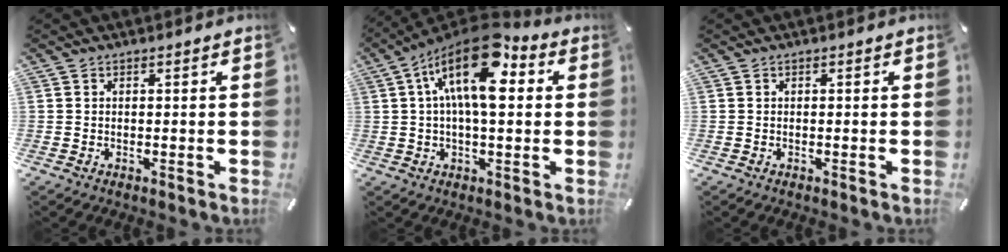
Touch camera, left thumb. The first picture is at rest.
{"total": 16.5, "force": [5.6, 7.1, 13.8], "torque": [-0.249, -0.027, 0.087]}
{"total": 0.0}